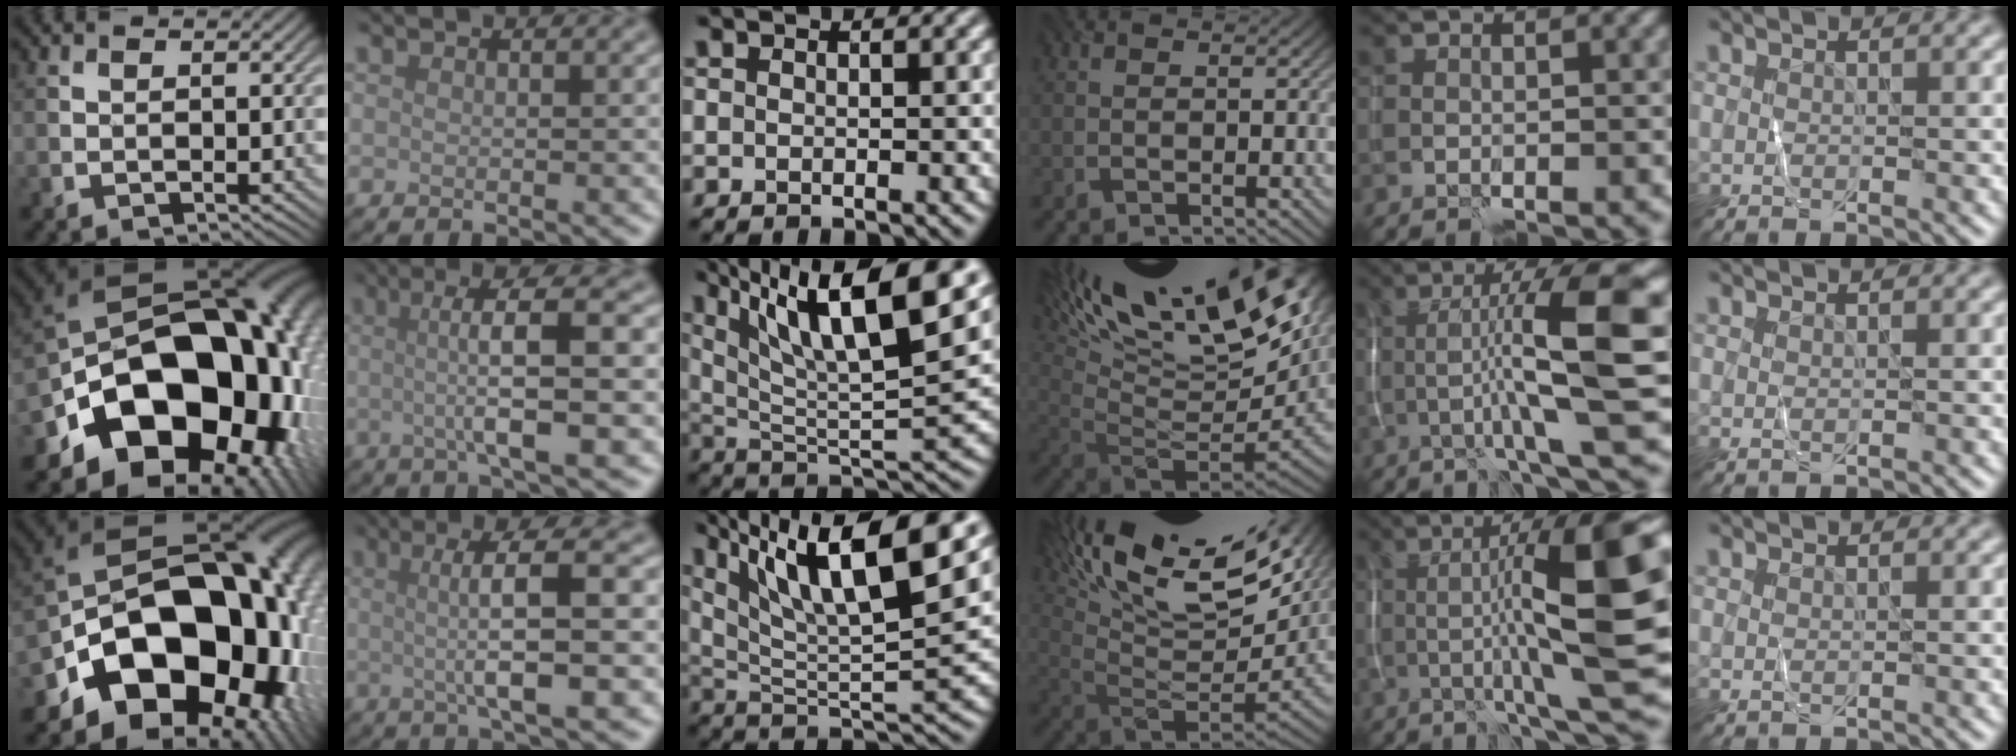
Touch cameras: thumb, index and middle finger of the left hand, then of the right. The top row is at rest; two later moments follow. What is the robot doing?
{"motion": "wrap", "object": "ribbon"}